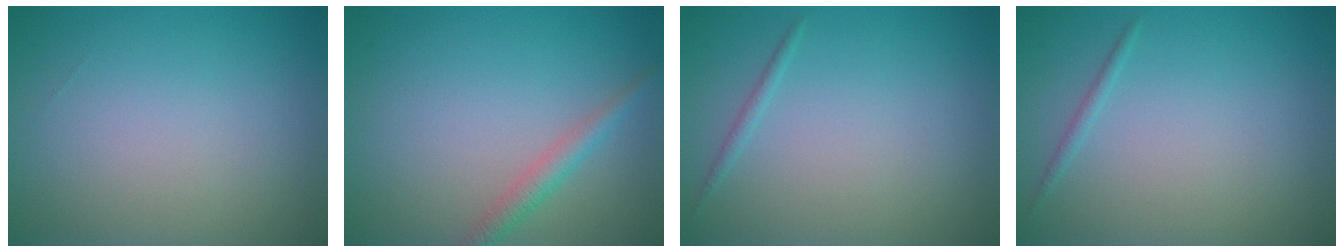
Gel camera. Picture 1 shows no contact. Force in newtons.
{"total": 2.0, "press": 2.0, "slide": 0.0}
{"total": 0.7, "press": 0.7, "slide": 0.0}
{"total": 0.7, "press": 0.7, "slide": 0.0}